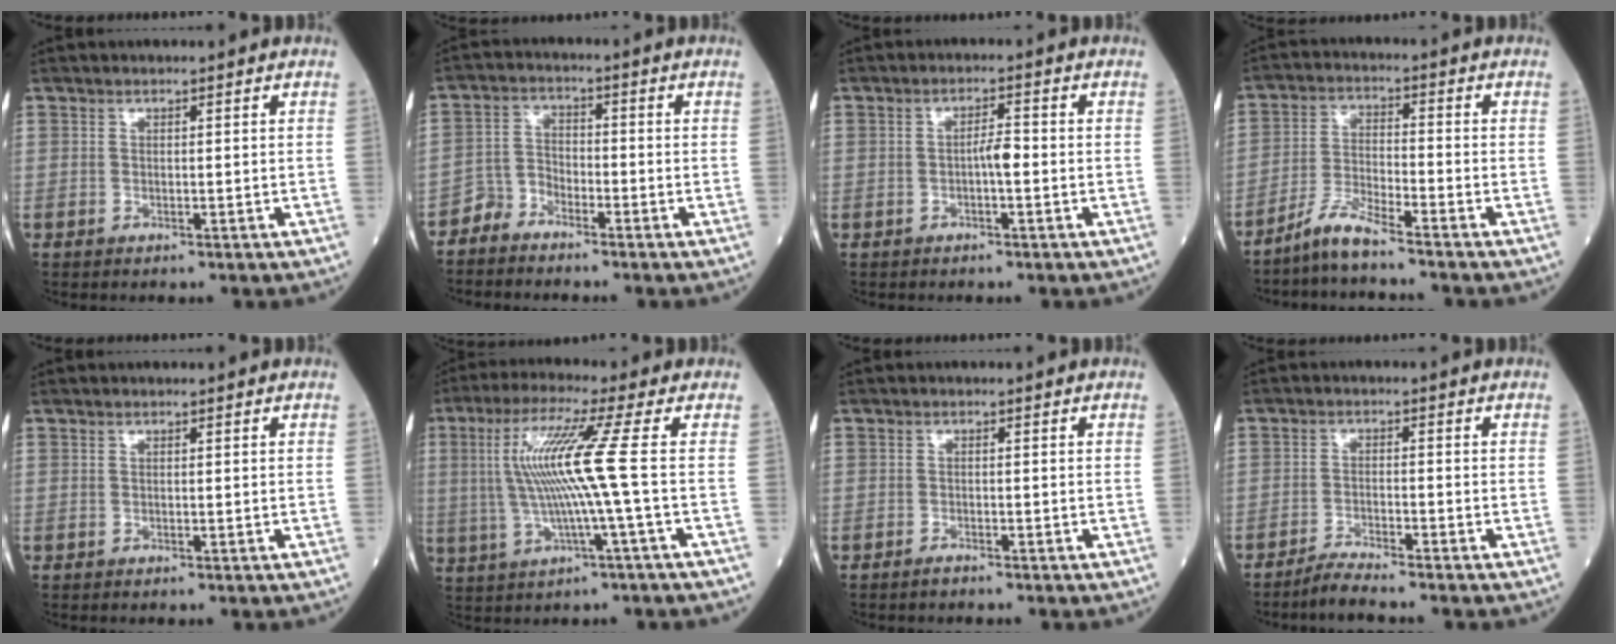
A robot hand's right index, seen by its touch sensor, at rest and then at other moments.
{"total": 3.2, "force": [-2.9, 1.4, 0.1], "torque": [0.003, 0.000, -0.059]}
{"total": 2.3, "force": [-0.5, 0.3, 2.2], "torque": [-0.037, 0.004, -0.008]}
{"total": 5.4, "force": [-4.7, -0.4, 2.6], "torque": [-0.058, -0.020, -0.097]}
{"total": 0.0}
{"total": 10.5, "force": [0.6, -1.7, 10.3], "torque": [-0.213, 0.011, 0.015]}
{"total": 1.1, "force": [-1.0, -0.1, 0.5], "torque": [-0.015, -0.001, -0.017]}
{"total": 3.6, "force": [-3.3, -0.9, 1.2], "torque": [-0.030, -0.014, -0.066]}